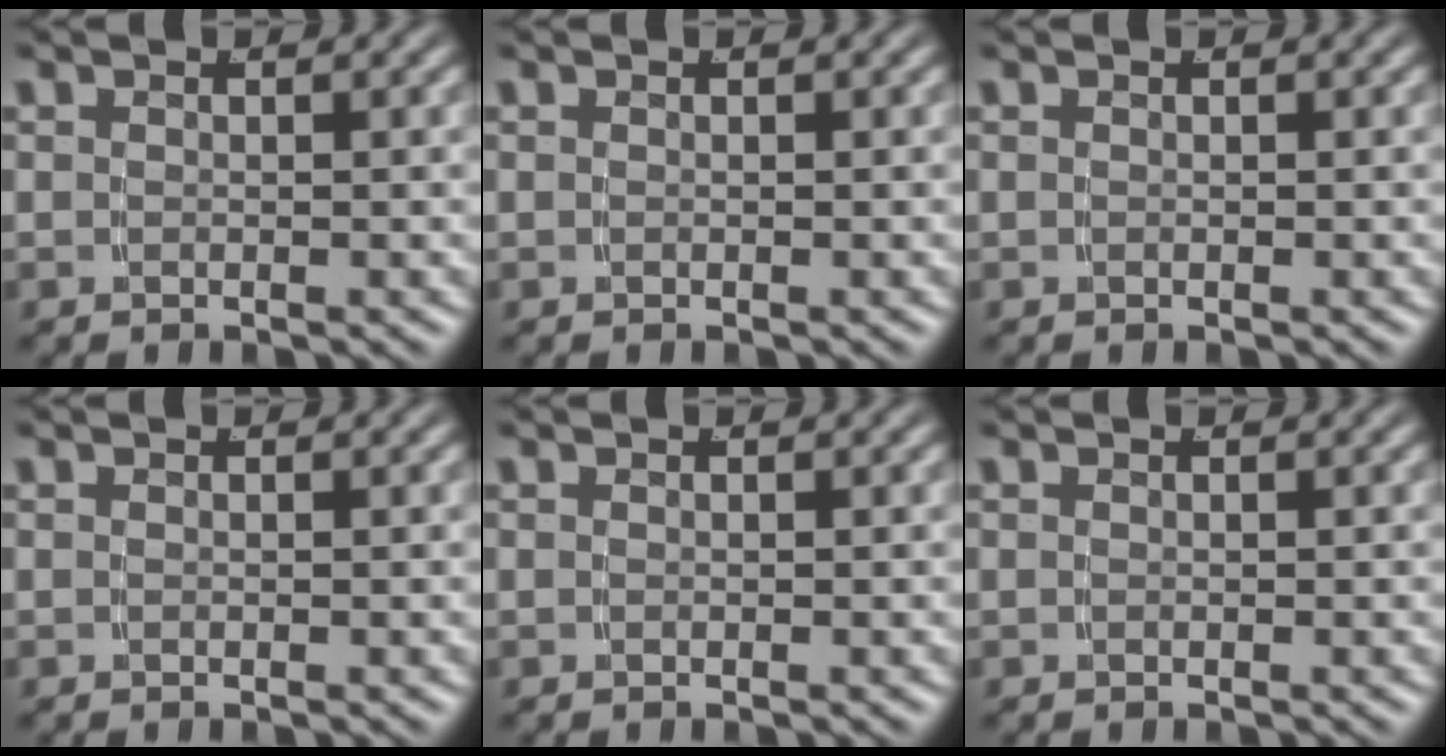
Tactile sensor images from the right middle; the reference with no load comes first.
{"total": 0.0}
{"total": 0.0}
{"total": 0.0}
{"total": 0.0}
{"total": 0.0}